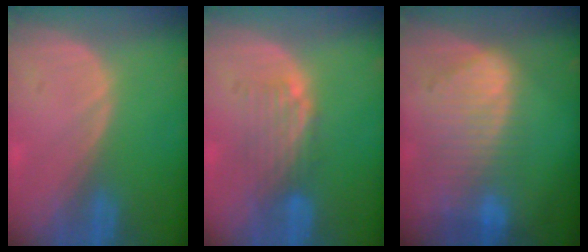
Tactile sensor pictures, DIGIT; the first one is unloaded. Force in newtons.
{"total": 4.8, "press": 4.1, "slide": 2.5}
{"total": 9.3, "press": 8.1, "slide": 4.4}